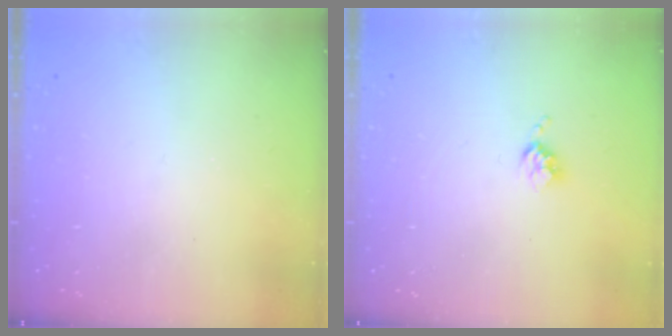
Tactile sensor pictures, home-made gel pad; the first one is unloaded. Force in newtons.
{"total": 3.6, "press": 3.6, "slide": 0.4}